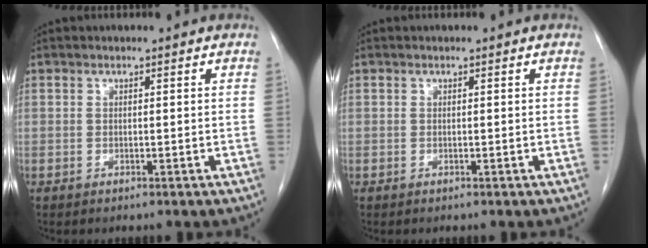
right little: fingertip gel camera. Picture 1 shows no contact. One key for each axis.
{"total": 0.0}